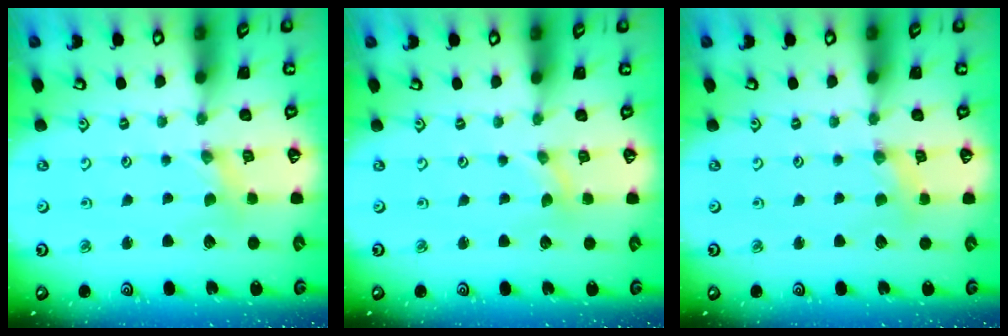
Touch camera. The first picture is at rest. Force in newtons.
{"total": 0.0}
{"total": 2.8, "press": 2.7, "slide": 0.4}